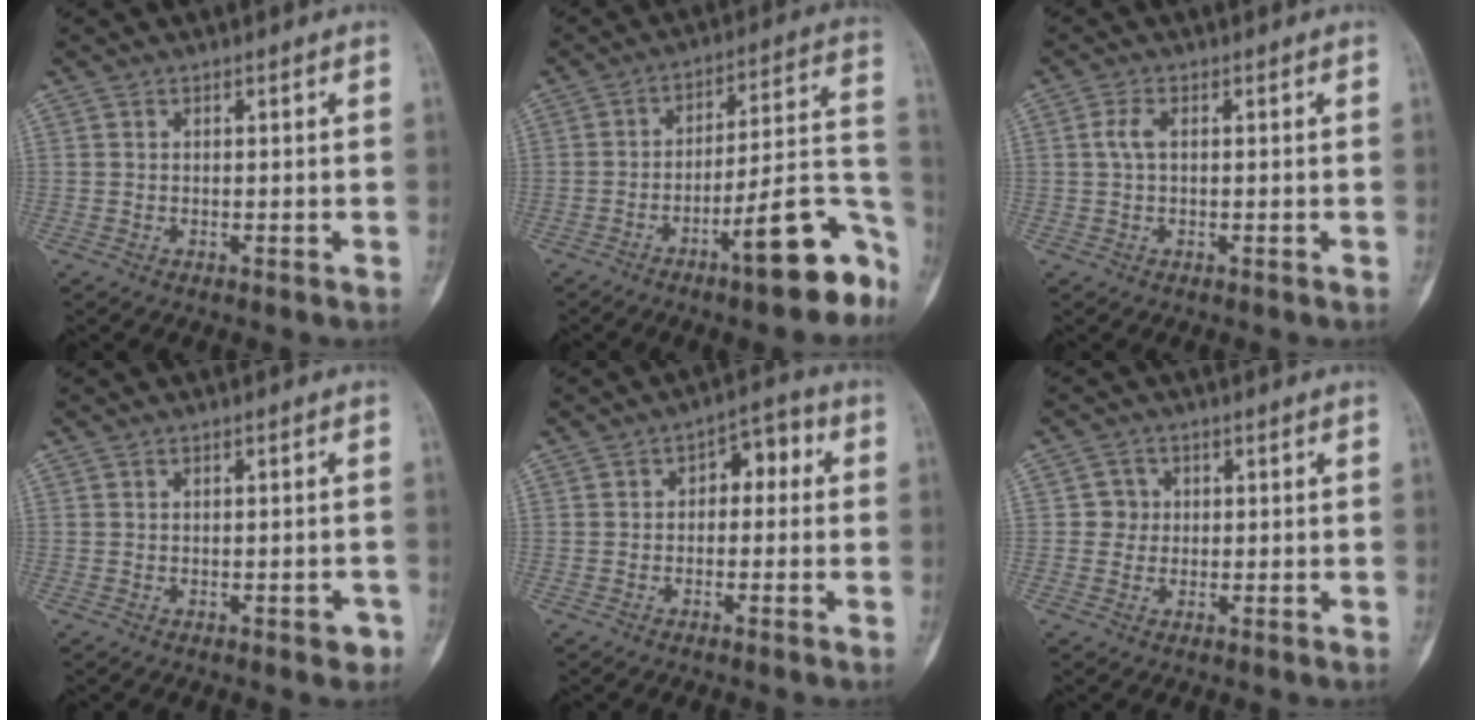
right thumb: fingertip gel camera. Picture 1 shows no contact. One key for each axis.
{"total": 16.7, "fx": -9.1, "fy": 3.9, "fz": 13.5, "tx": -0.162, "ty": 0.076, "tz": -0.134}
{"total": 2.3, "fx": 0.3, "fy": 1.1, "fz": 2.0, "tx": -0.048, "ty": 0.005, "tz": 0.004}
{"total": 2.2, "fx": -1.2, "fy": 1.0, "fz": 1.5, "tx": -0.012, "ty": 0.009, "tz": -0.012}
{"total": 5.4, "fx": 0.2, "fy": 3.5, "fz": 4.1, "tx": -0.027, "ty": 0.029, "tz": -0.009}
{"total": 2.7, "fx": 0.2, "fy": 2.6, "fz": 0.3, "tx": 0.016, "ty": 0.007, "tz": -0.003}